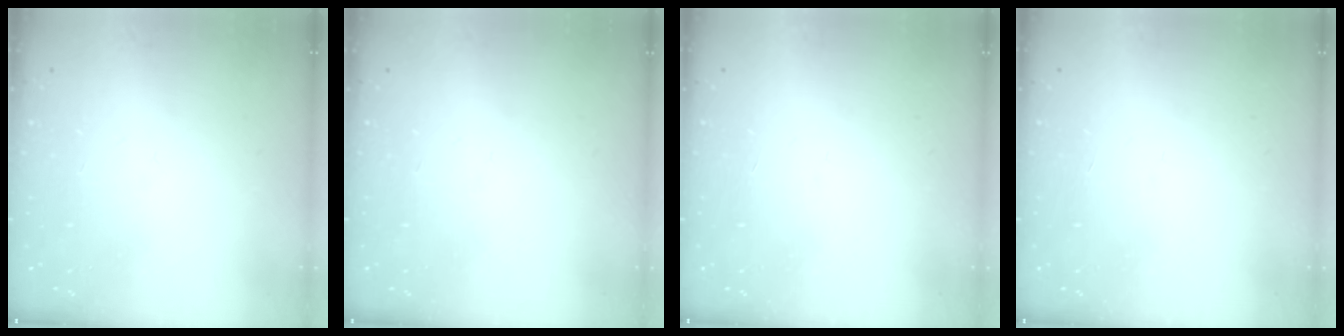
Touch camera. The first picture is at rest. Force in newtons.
{"total": 0.0}
{"total": 1.7, "press": 1.7, "slide": 0.1}
{"total": 1.7, "press": 1.7, "slide": 0.1}